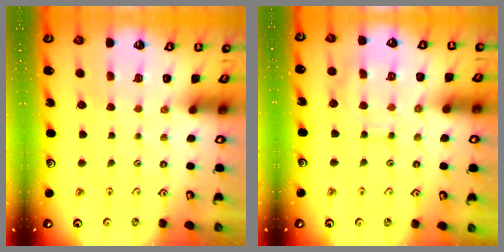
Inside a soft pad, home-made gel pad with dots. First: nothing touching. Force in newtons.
{"total": 8.4, "press": 8.3, "slide": 0.8}